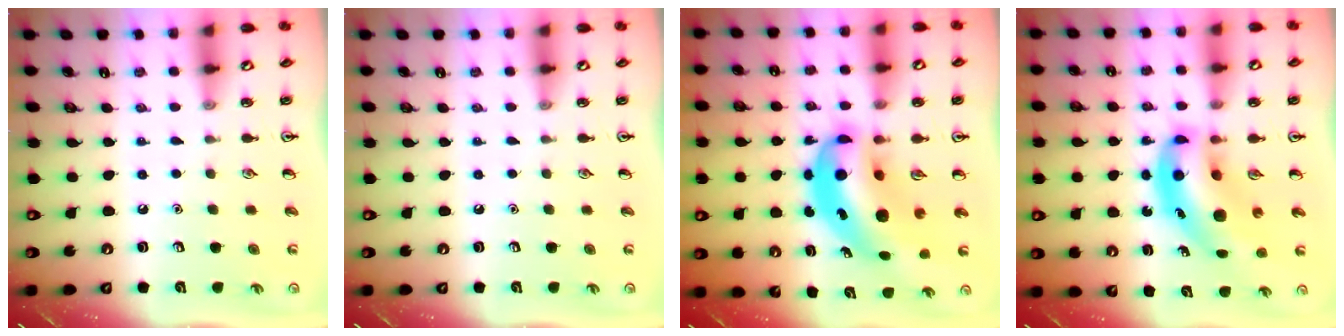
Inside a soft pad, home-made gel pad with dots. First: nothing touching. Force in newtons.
{"total": 0.0}
{"total": 13.1, "press": 12.5, "slide": 4.0}
{"total": 13.0, "press": 12.4, "slide": 3.9}